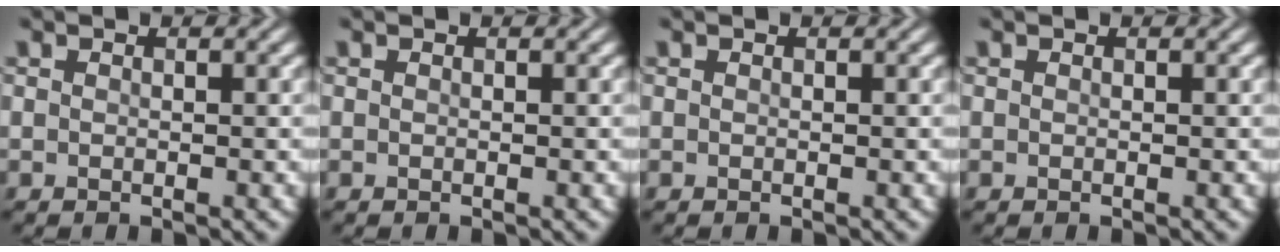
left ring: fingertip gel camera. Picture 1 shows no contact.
{"total": 0.0}
{"total": 0.0}
{"total": 0.0}